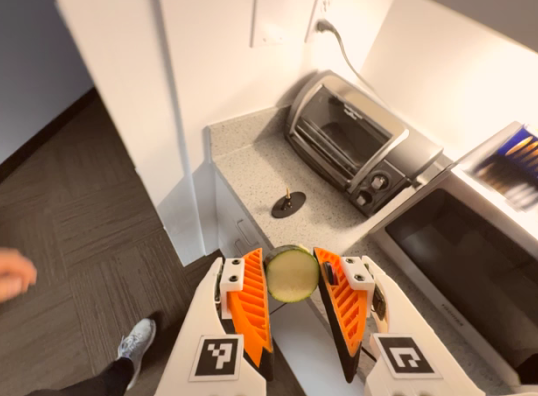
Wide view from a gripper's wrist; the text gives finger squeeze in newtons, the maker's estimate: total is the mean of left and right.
{"total": 9.0, "left": 8.5, "right": 9.5}